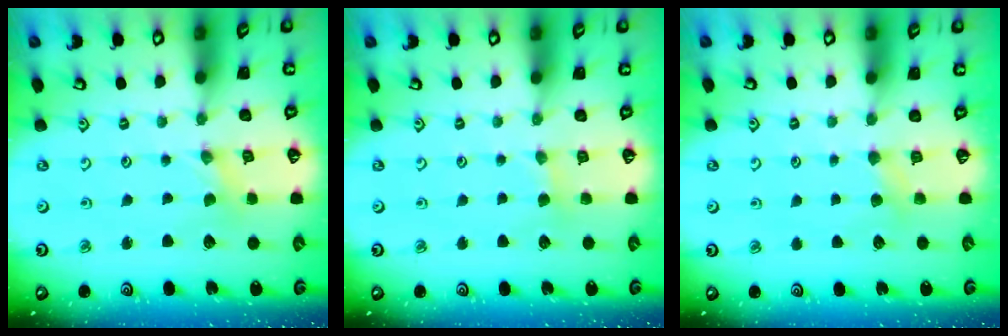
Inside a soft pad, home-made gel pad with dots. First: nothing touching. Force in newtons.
{"total": 1.9, "press": 1.9, "slide": 0.3}
{"total": 2.9, "press": 2.8, "slide": 0.4}